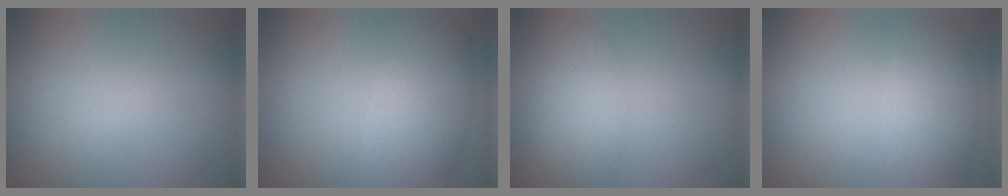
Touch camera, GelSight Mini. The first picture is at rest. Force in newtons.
{"total": 4.7, "press": 4.7, "slide": 0.1}
{"total": 2.8, "press": 2.8, "slide": 0.1}
{"total": 3.7, "press": 3.7, "slide": 0.1}